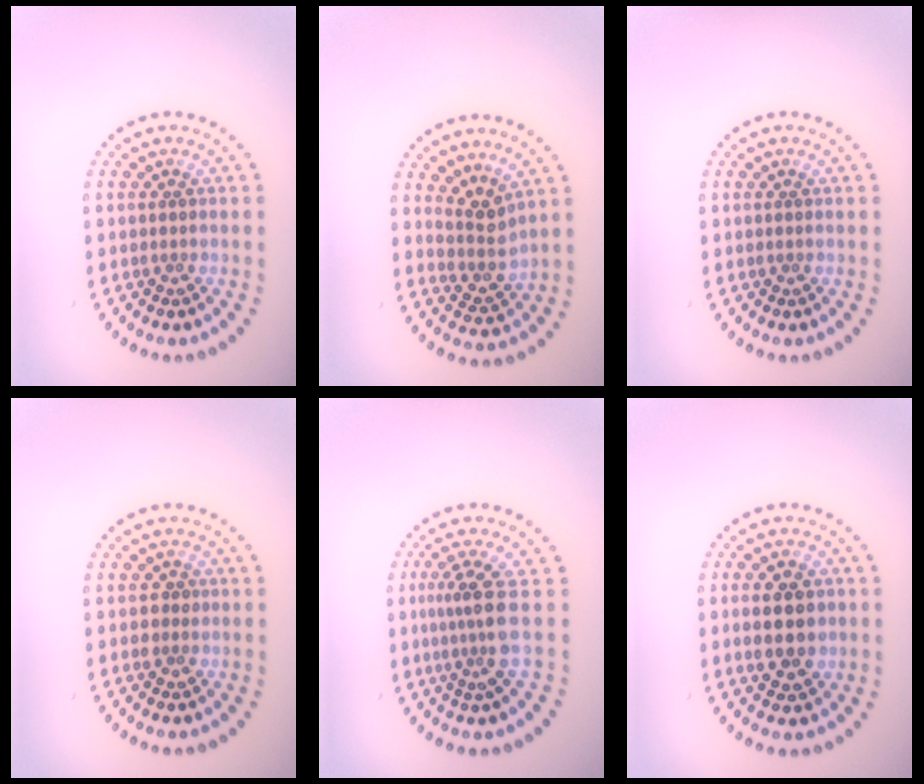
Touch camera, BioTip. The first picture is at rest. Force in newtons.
{"total": 2.7, "press": 2.0, "slide": 1.8}
{"total": 0.0}
{"total": 1.4, "press": 1.3, "slide": 0.5}
{"total": 3.4, "press": 2.3, "slide": 2.5}
{"total": 4.5, "press": 4.5, "slide": 0.3}